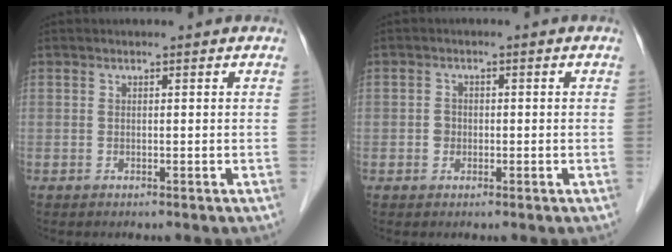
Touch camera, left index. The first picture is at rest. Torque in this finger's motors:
{"motor_torque": [0.27, 0.16, 0.01, 0.00]}